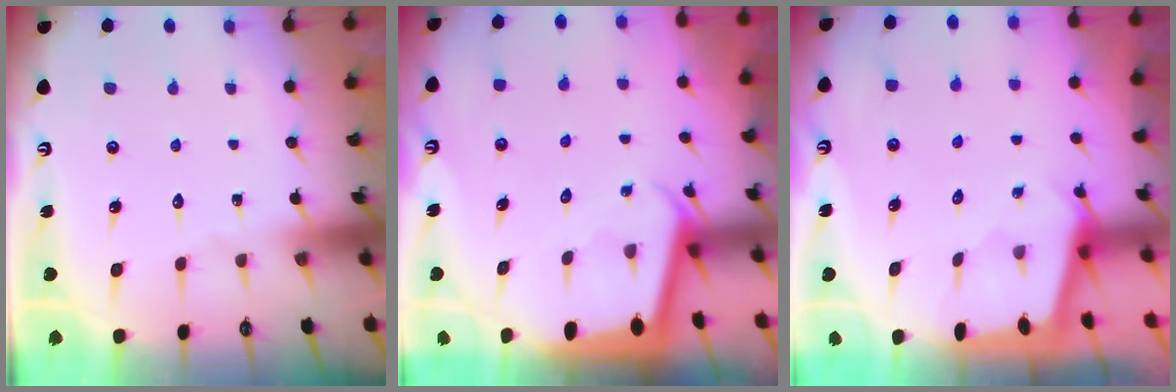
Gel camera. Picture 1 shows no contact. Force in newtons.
{"total": 2.1, "press": 2.1, "slide": 0.1}
{"total": 1.8, "press": 1.8, "slide": 0.1}